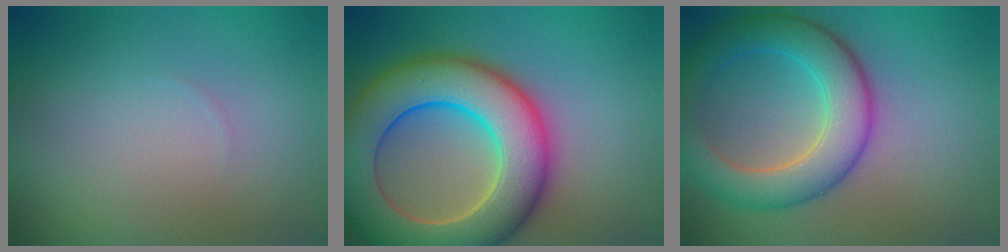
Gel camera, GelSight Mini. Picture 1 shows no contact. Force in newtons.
{"total": 11.9, "press": 11.9, "slide": 0.9}
{"total": 6.6, "press": 6.6, "slide": 0.3}